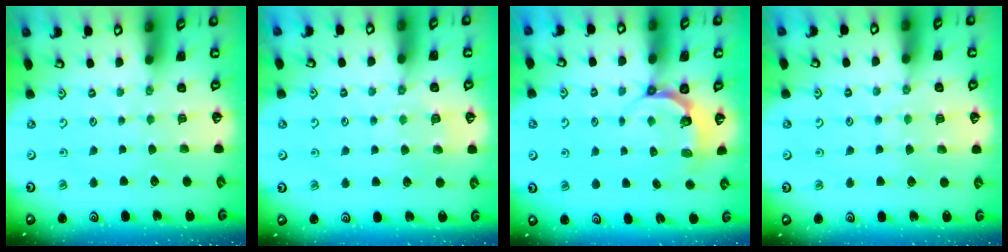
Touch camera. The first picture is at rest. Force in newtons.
{"total": 5.3, "press": 5.2, "slide": 0.6}
{"total": 5.6, "press": 4.6, "slide": 3.1}
{"total": 4.8, "press": 4.7, "slide": 0.7}